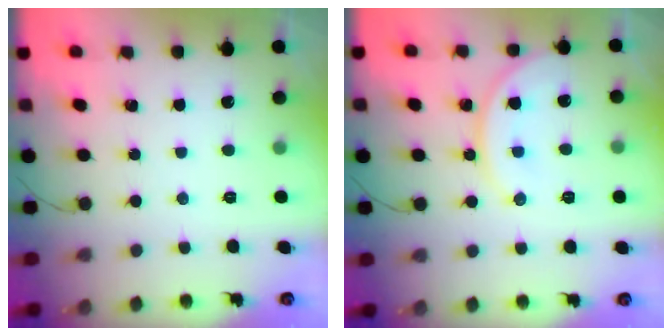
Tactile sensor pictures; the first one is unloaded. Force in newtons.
{"total": 10.6, "press": 10.5, "slide": 0.5}